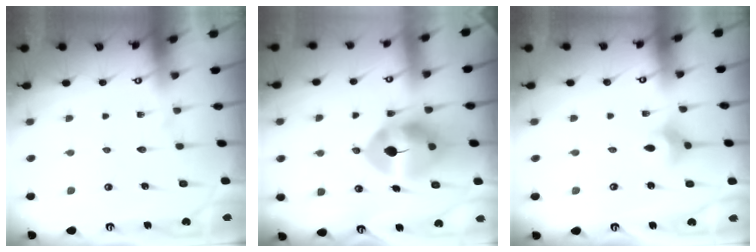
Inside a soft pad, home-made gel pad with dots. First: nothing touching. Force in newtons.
{"total": 9.3, "press": 9.3, "slide": 1.2}
{"total": 3.7, "press": 3.7, "slide": 0.6}